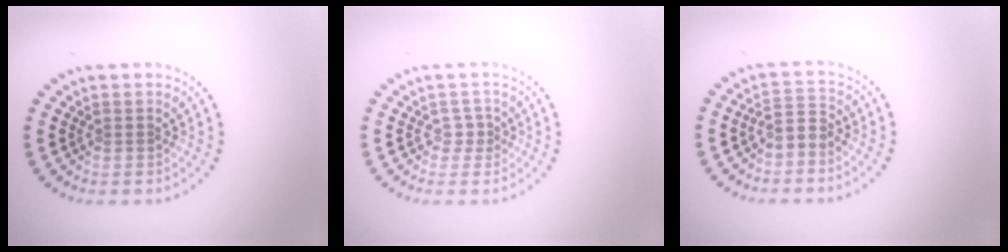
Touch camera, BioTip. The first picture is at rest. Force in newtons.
{"total": 0.9, "press": 0.8, "slide": 0.5}
{"total": 2.1, "press": 1.5, "slide": 1.5}